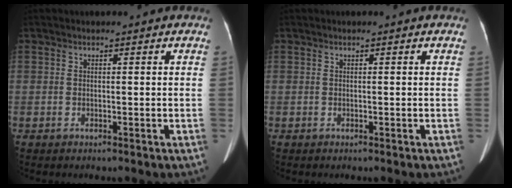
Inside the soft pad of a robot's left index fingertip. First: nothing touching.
{"total": 0.0}